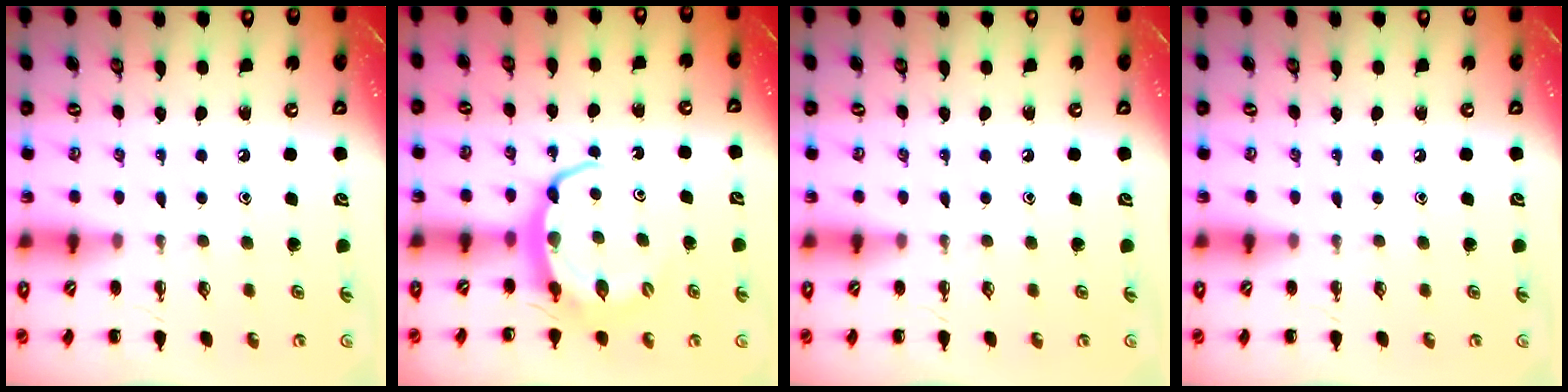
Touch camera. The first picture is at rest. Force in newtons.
{"total": 6.2, "press": 6.2, "slide": 0.3}
{"total": 0.0}
{"total": 0.0}